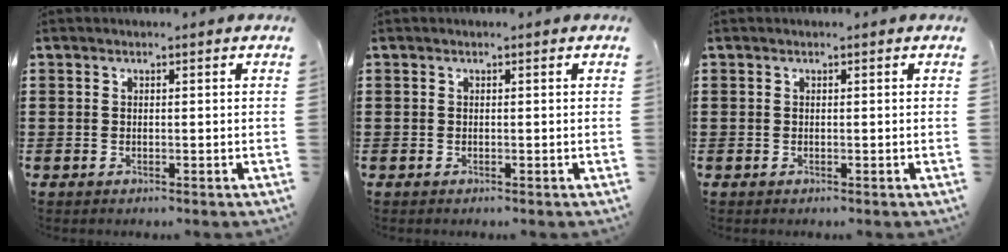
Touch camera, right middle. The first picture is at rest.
{"total": 0.0}
{"total": 0.0}